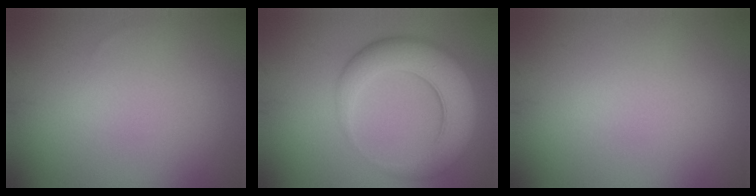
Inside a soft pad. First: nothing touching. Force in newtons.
{"total": 7.1, "press": 7.1, "slide": 0.2}
{"total": 0.0}